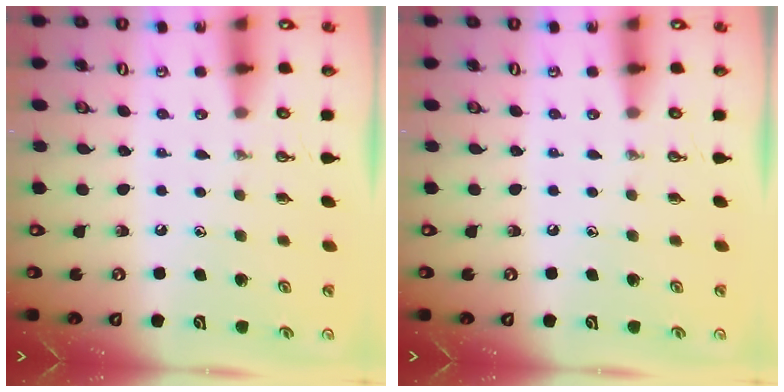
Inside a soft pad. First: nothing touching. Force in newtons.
{"total": 0.0}